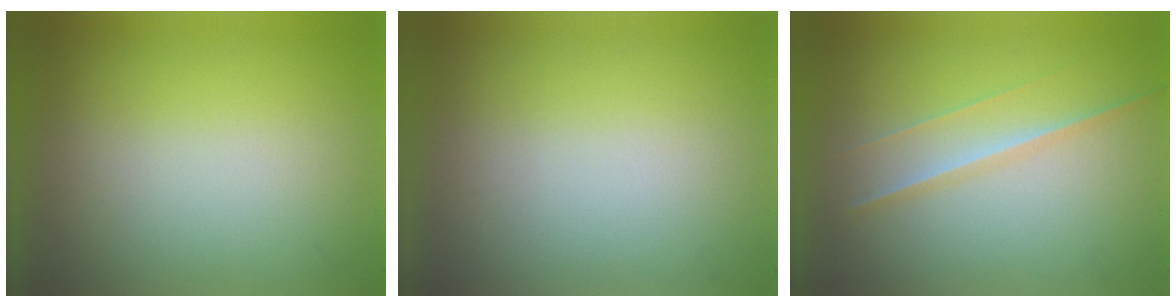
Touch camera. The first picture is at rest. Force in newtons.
{"total": 0.0}
{"total": 1.3}